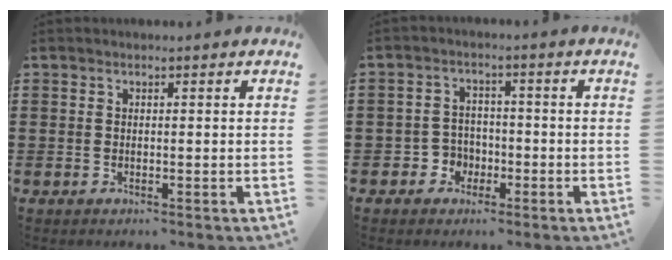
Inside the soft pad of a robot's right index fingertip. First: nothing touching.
{"total": 3.3, "force": [-1.7, 2.7, 0.9], "torque": [-0.028, 0.002, -0.036]}